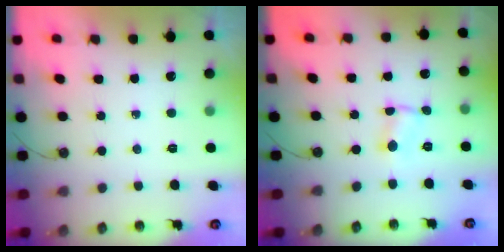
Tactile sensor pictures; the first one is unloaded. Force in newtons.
{"total": 1.2, "press": 1.2, "slide": 0.2}